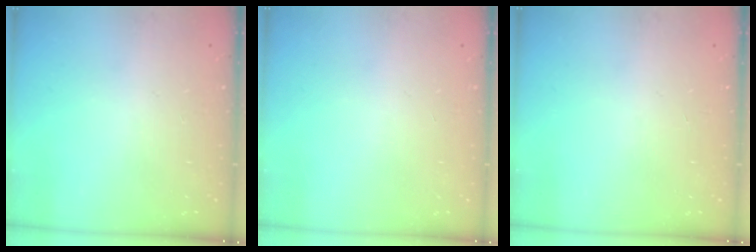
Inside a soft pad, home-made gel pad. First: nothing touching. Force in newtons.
{"total": 0.0}
{"total": 0.0}